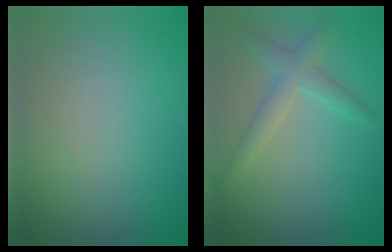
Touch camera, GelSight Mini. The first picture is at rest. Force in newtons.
{"total": 2.5, "press": 2.5, "slide": 0.0}